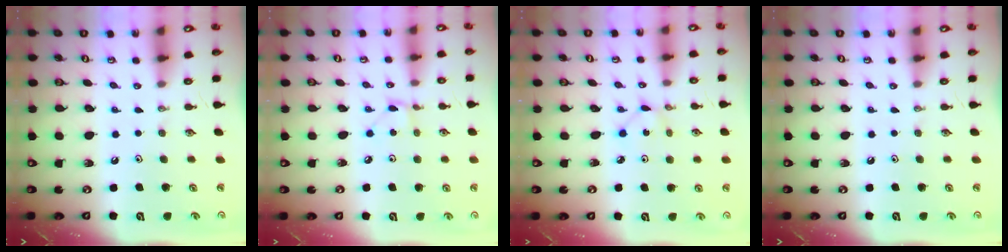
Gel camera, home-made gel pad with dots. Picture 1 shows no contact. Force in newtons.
{"total": 2.5, "press": 2.5, "slide": 0.3}
{"total": 1.3, "press": 1.3, "slide": 0.2}
{"total": 0.0}